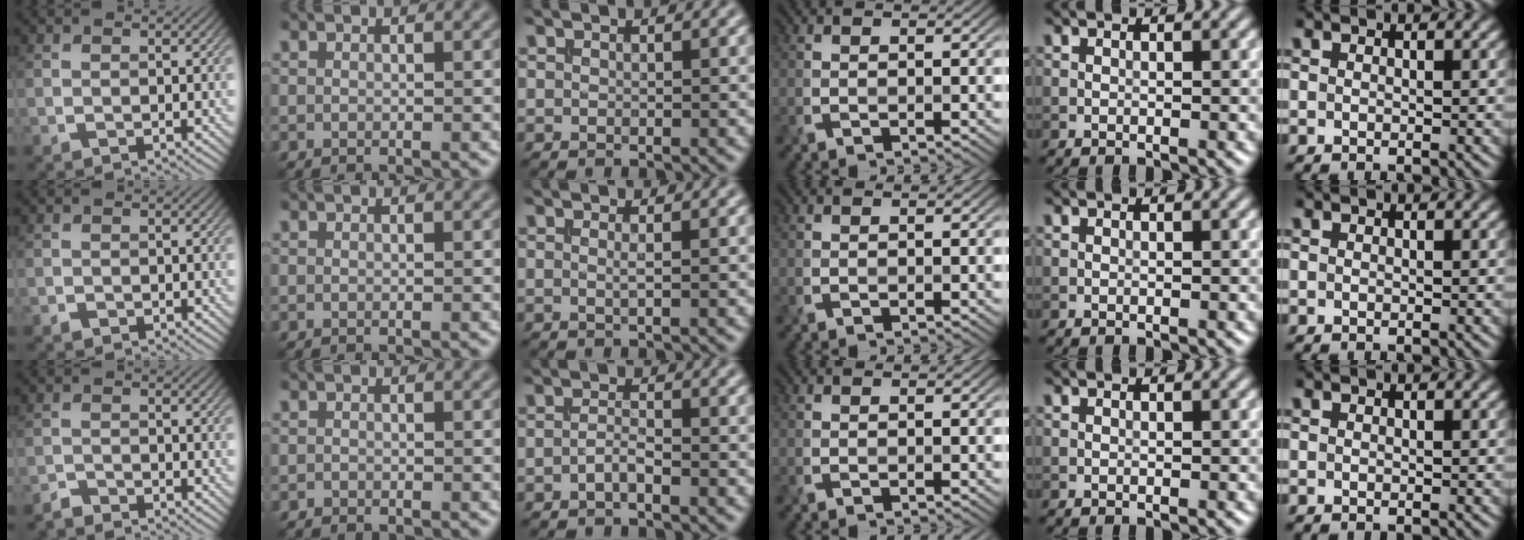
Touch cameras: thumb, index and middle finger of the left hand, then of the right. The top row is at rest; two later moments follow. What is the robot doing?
{"motion": "extract", "object": "file holder"}